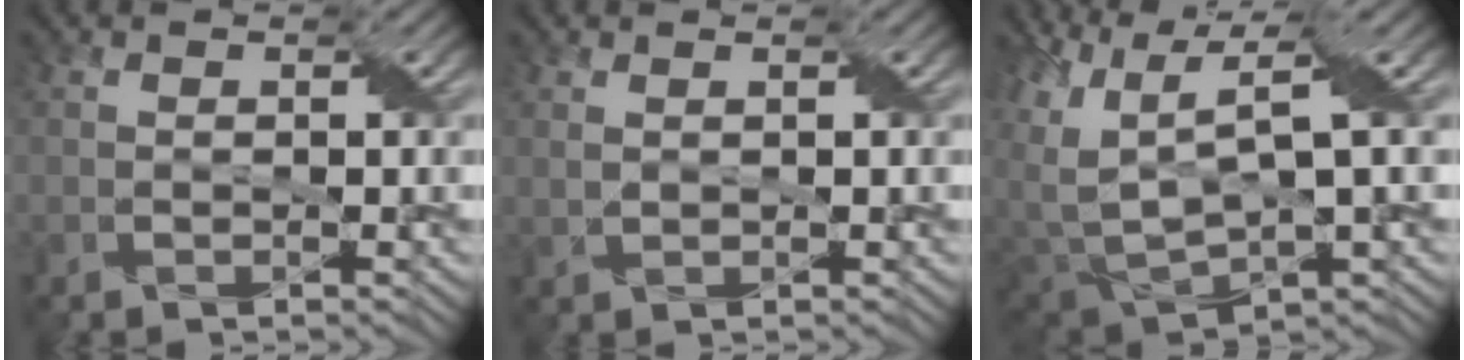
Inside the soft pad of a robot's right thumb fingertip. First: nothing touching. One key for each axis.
{"total": 0.9, "fx": 0.6, "fy": 0.4, "fz": 0.6, "tx": -0.021, "ty": 0.001, "tz": 0.017}
{"total": 10.5, "fx": 3.7, "fy": 5.0, "fz": 8.5, "tx": -0.224, "ty": -0.014, "tz": 0.081}